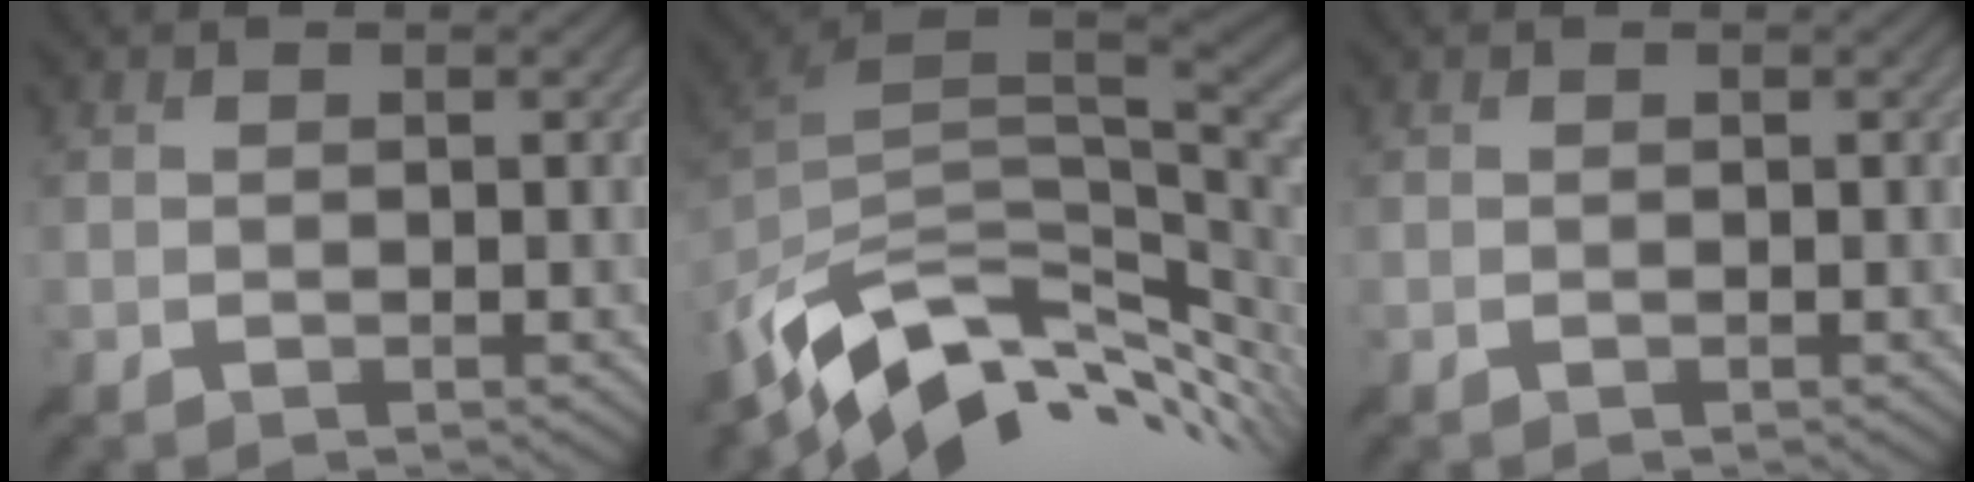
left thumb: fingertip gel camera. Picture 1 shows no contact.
{"total": 13.4, "force": [-3.8, 7.6, 10.3], "torque": [-0.226, -0.025, -0.056]}
{"total": 0.0}